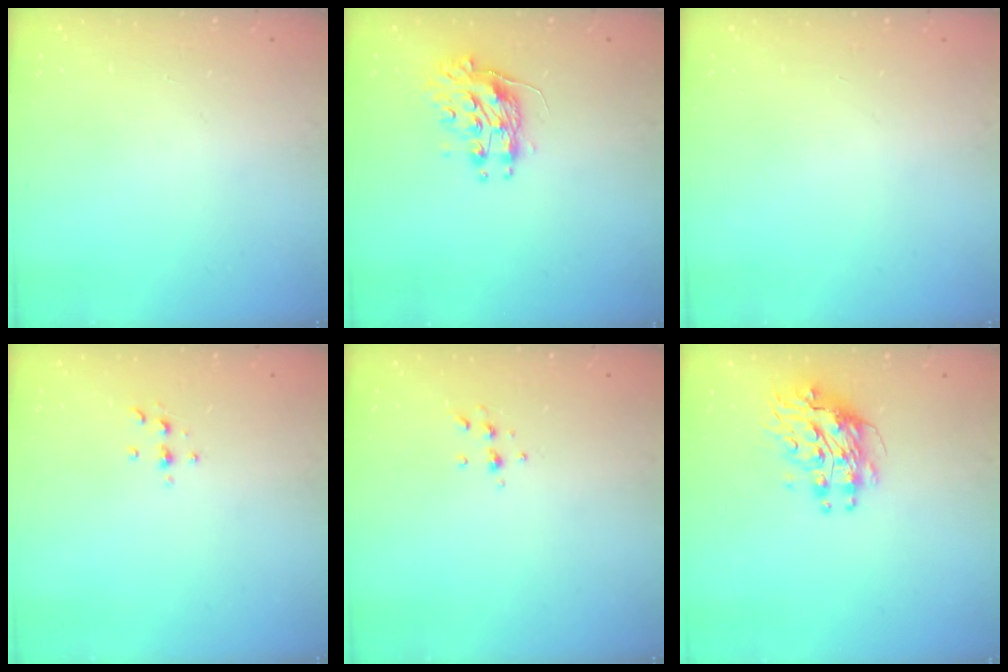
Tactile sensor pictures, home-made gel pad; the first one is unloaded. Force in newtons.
{"total": 10.0, "press": 10.0, "slide": 0.0}
{"total": 0.0}
{"total": 3.1, "press": 3.1, "slide": 0.5}
{"total": 5.4, "press": 5.4, "slide": 0.7}
{"total": 9.4, "press": 9.3, "slide": 0.9}